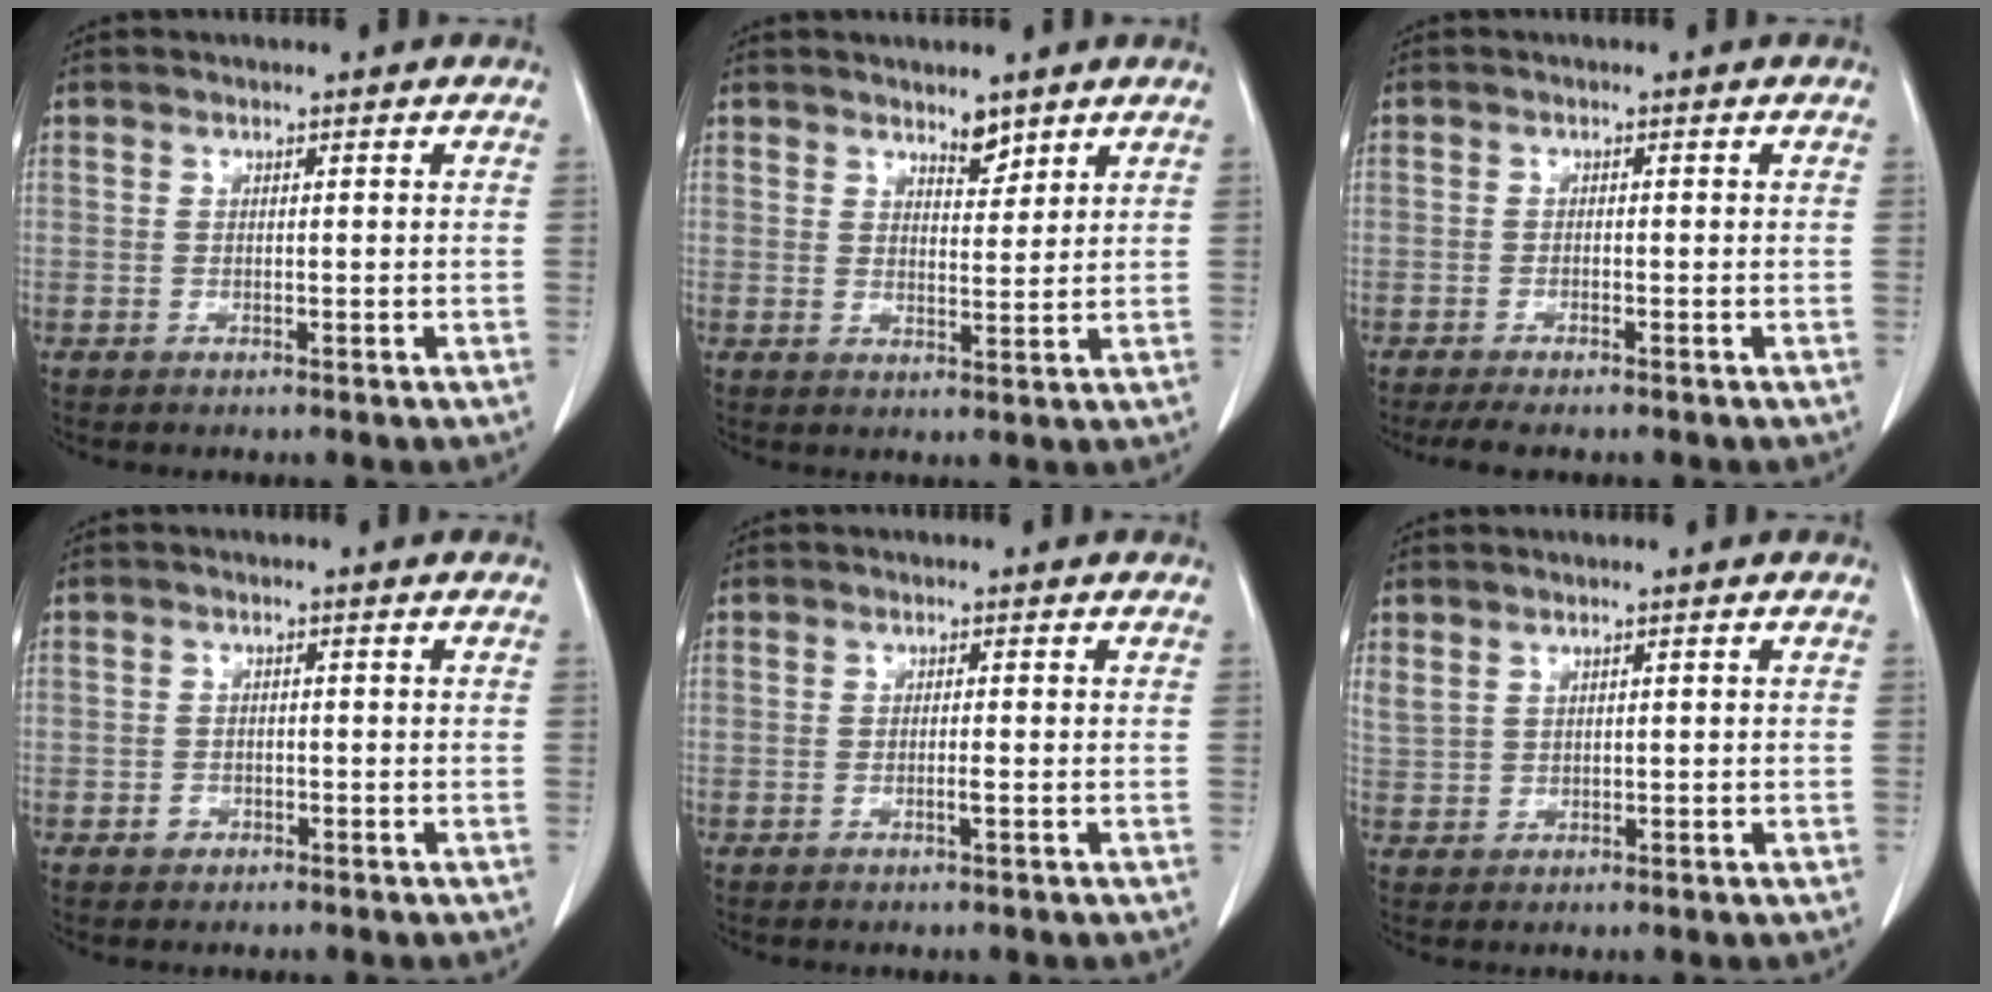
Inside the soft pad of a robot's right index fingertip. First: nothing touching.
{"total": 2.8, "force": [2.4, 1.0, 1.1], "torque": [-0.018, -0.008, 0.041]}
{"total": 4.0, "force": [-3.3, 0.6, 2.2], "torque": [-0.029, -0.008, -0.047]}
{"total": 2.4, "force": [-1.0, 1.3, 1.8], "torque": [-0.038, 0.001, -0.012]}
{"total": 1.2, "force": [-0.4, -0.1, 1.1], "torque": [-0.023, -0.002, -0.007]}
{"total": 2.5, "force": [1.4, 1.6, 1.3], "torque": [-0.043, 0.016, 0.045]}